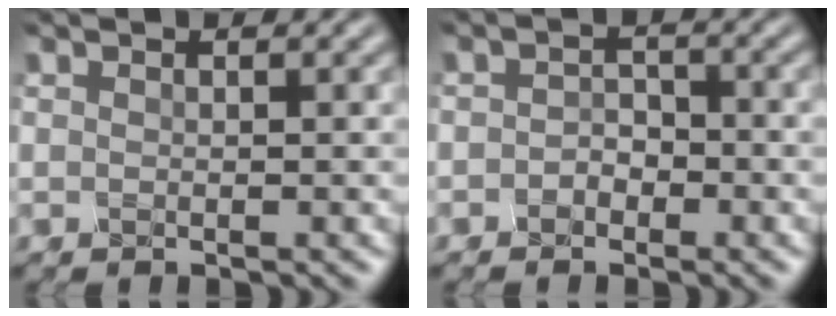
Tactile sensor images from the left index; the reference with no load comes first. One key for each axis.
{"total": 1.9, "fx": -1.2, "fy": 1.3, "fz": 0.7, "tx": -0.011, "ty": 0.001, "tz": -0.030}